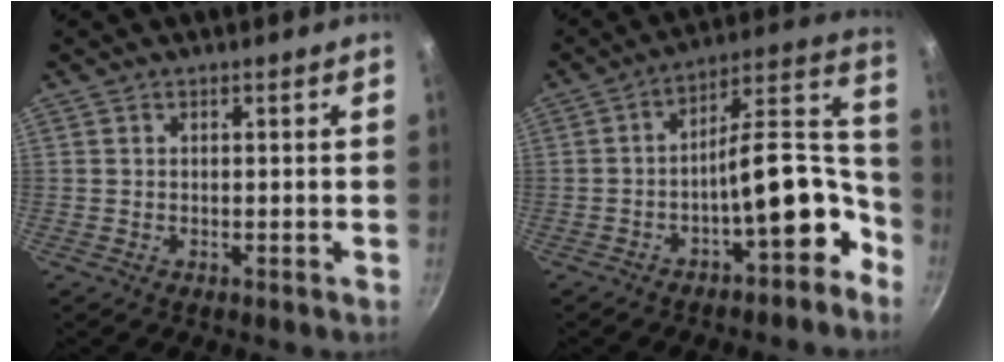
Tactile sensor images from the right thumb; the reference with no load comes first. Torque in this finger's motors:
{"motor_torque": [2.73, 2.28, 2.73, -0.01, 0.31]}